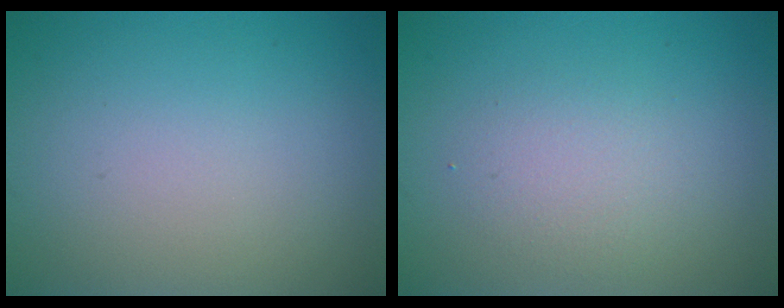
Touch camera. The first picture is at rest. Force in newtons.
{"total": 2.2, "press": 2.2, "slide": 0.2}